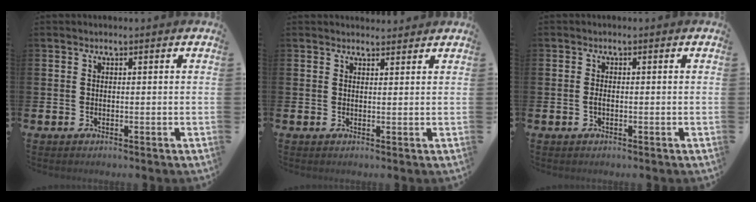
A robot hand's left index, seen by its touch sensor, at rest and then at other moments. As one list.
[{"total": 1.8, "force": [1.8, 0.4, -0.1], "torque": [0.014, -0.010, 0.029]}, {"total": 1.0, "force": [-0.3, 0.4, 0.9], "torque": [-0.019, 0.003, -0.006]}]